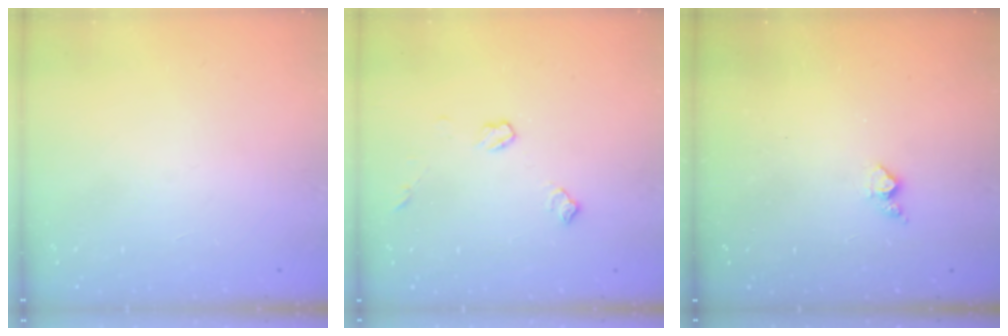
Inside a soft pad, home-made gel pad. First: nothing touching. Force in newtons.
{"total": 7.4, "press": 7.3, "slide": 0.9}
{"total": 5.2, "press": 5.1, "slide": 0.5}